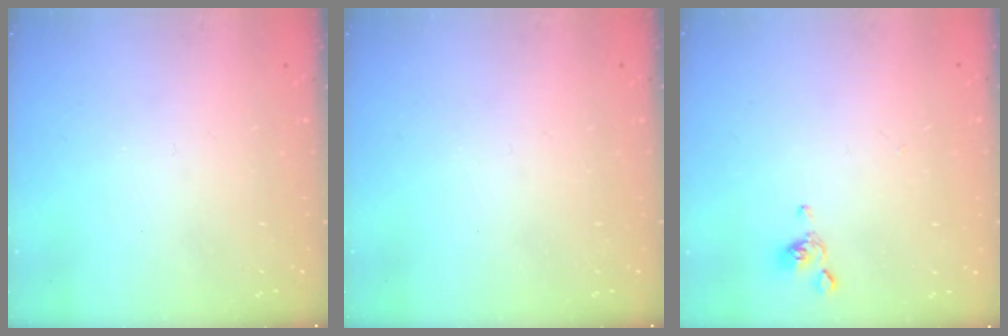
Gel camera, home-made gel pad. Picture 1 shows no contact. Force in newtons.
{"total": 0.0}
{"total": 2.2, "press": 2.2, "slide": 0.2}